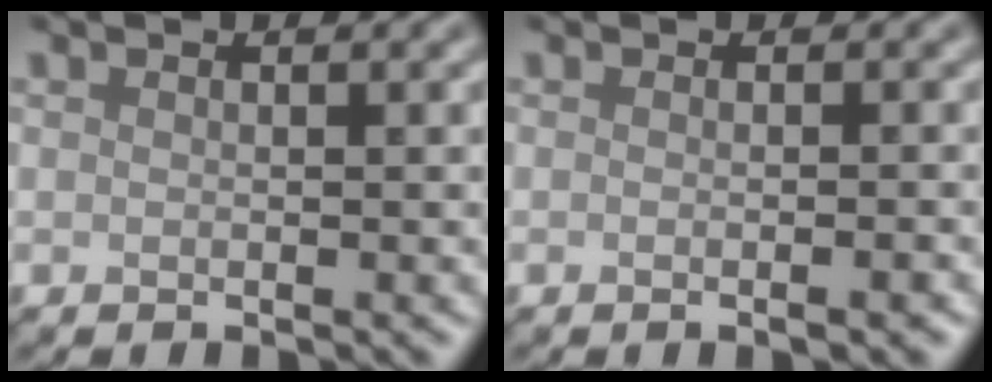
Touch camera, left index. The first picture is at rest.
{"total": 1.8, "force": [-0.4, 0.5, 1.6], "torque": [-0.013, -0.003, -0.006]}